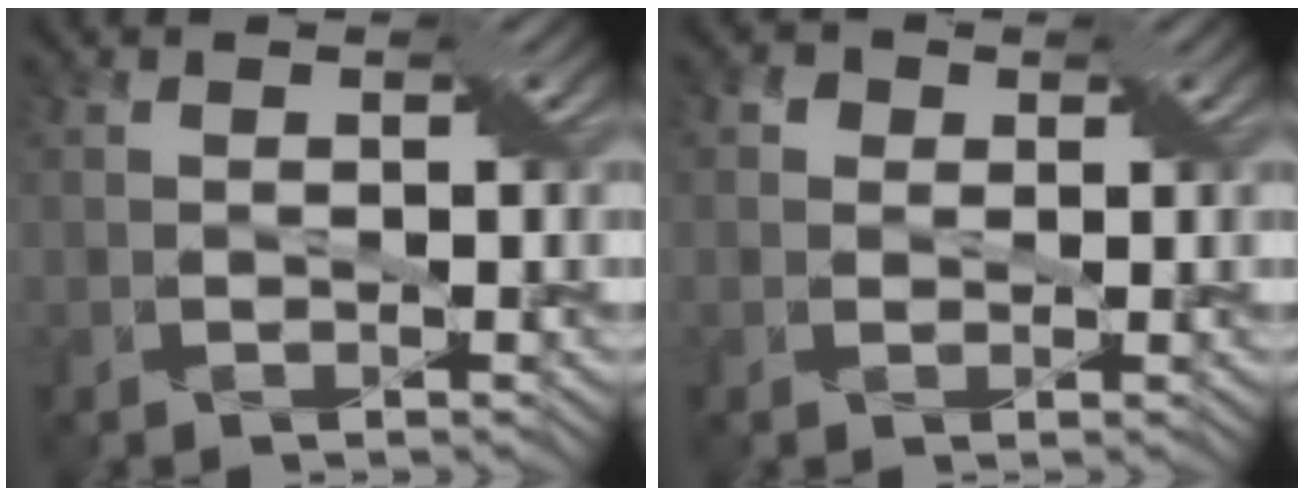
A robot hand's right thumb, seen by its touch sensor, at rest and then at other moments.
{"total": 2.6, "force": [1.2, 2.2, 0.8], "torque": [-0.013, 0.004, 0.005]}